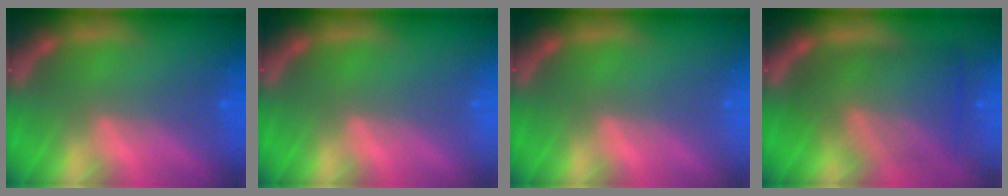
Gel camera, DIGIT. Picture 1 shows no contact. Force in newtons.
{"total": 0.0}
{"total": 0.0}
{"total": 9.0}